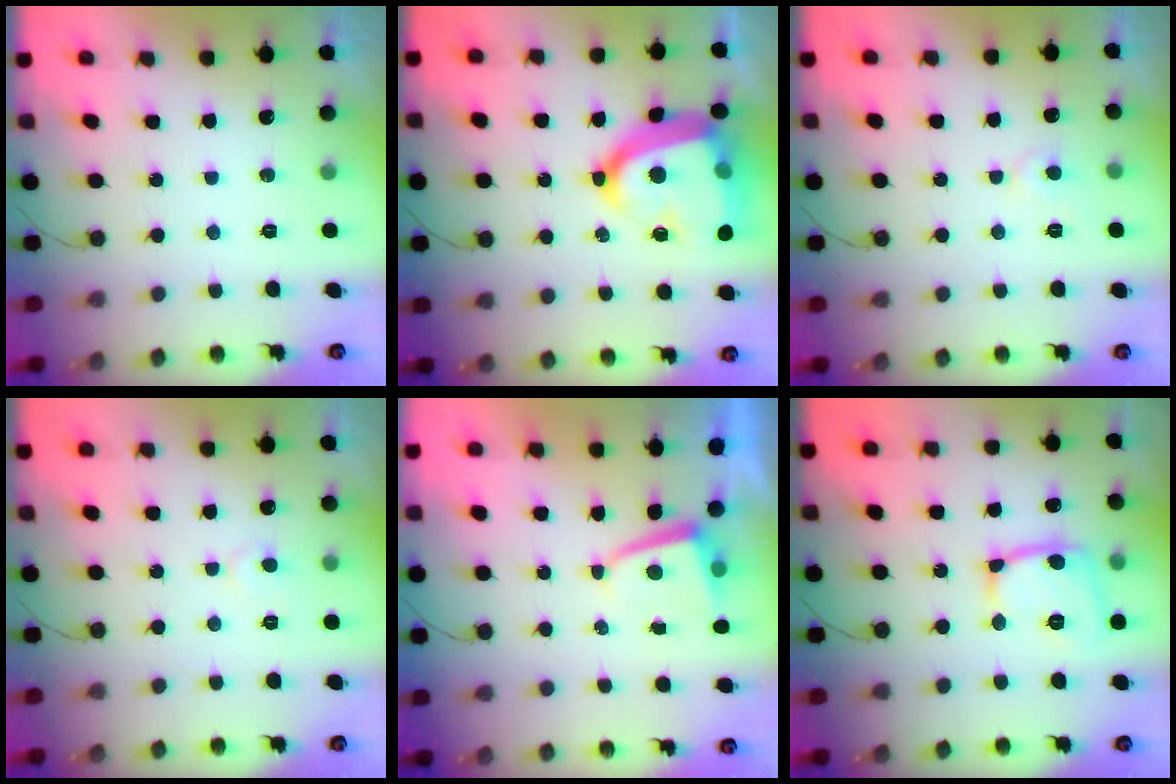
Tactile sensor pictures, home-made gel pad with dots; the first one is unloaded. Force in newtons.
{"total": 22.7, "press": 22.6, "slide": 2.2}
{"total": 3.6, "press": 3.6, "slide": 0.5}
{"total": 5.0, "press": 5.0, "slide": 0.5}
{"total": 2.0, "press": 1.9, "slide": 0.3}
{"total": 14.1, "press": 14.1, "slide": 1.0}